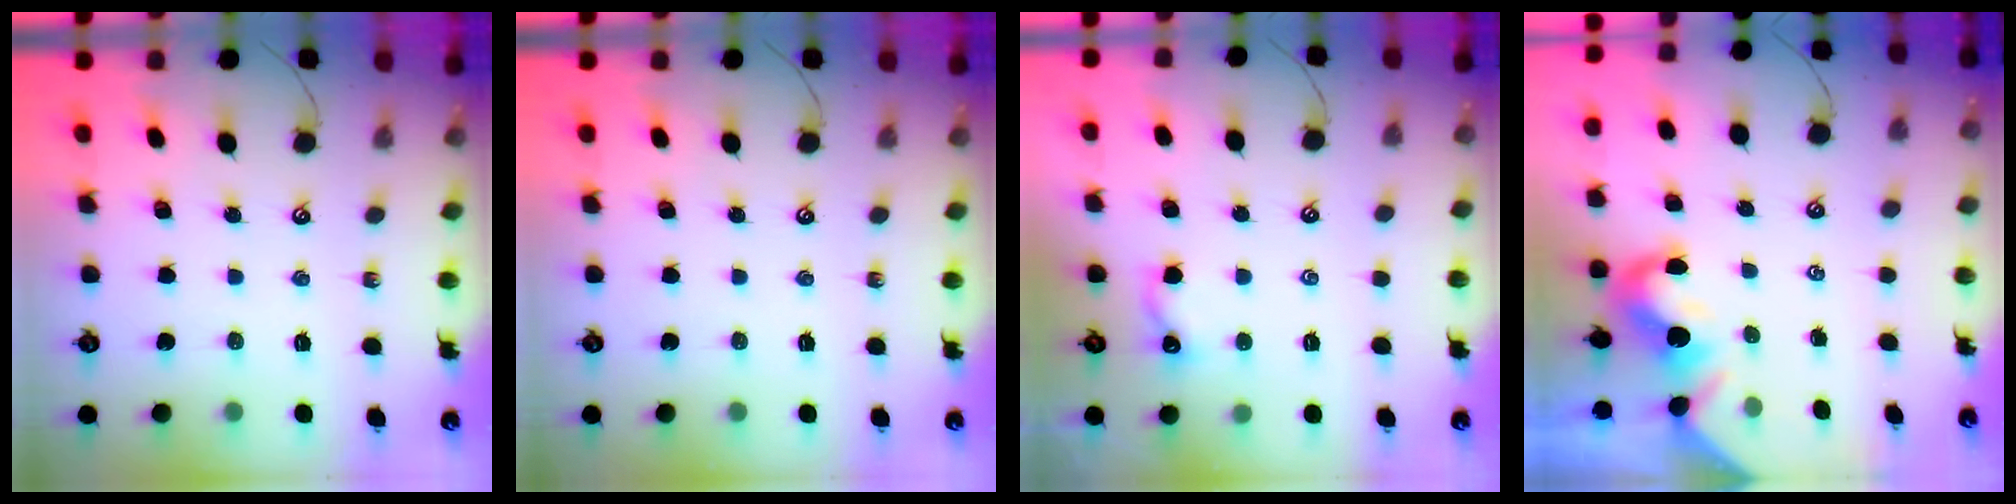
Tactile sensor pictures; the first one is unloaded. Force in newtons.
{"total": 0.0}
{"total": 0.8, "press": 0.6, "slide": 0.5}
{"total": 1.9, "press": 1.7, "slide": 0.7}